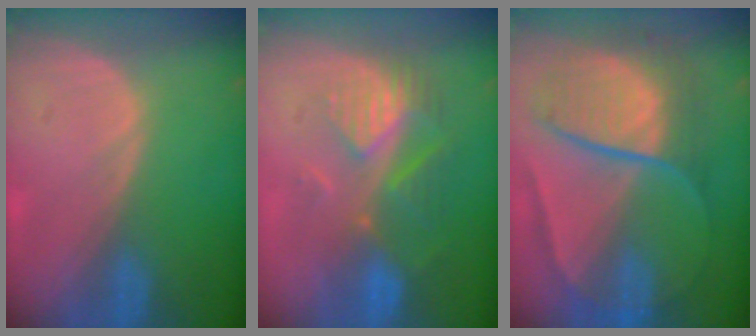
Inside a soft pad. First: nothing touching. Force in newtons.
{"total": 8.8, "press": 7.9, "slide": 3.8}
{"total": 10.2, "press": 10.2, "slide": 1.0}